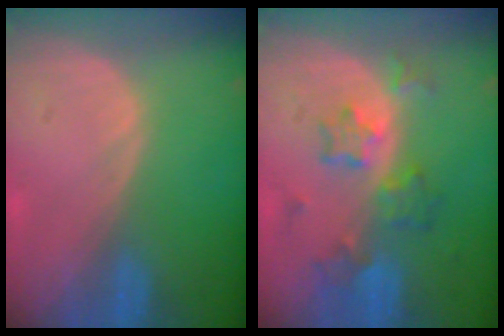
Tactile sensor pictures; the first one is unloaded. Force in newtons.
{"total": 7.3, "press": 6.5, "slide": 3.3}